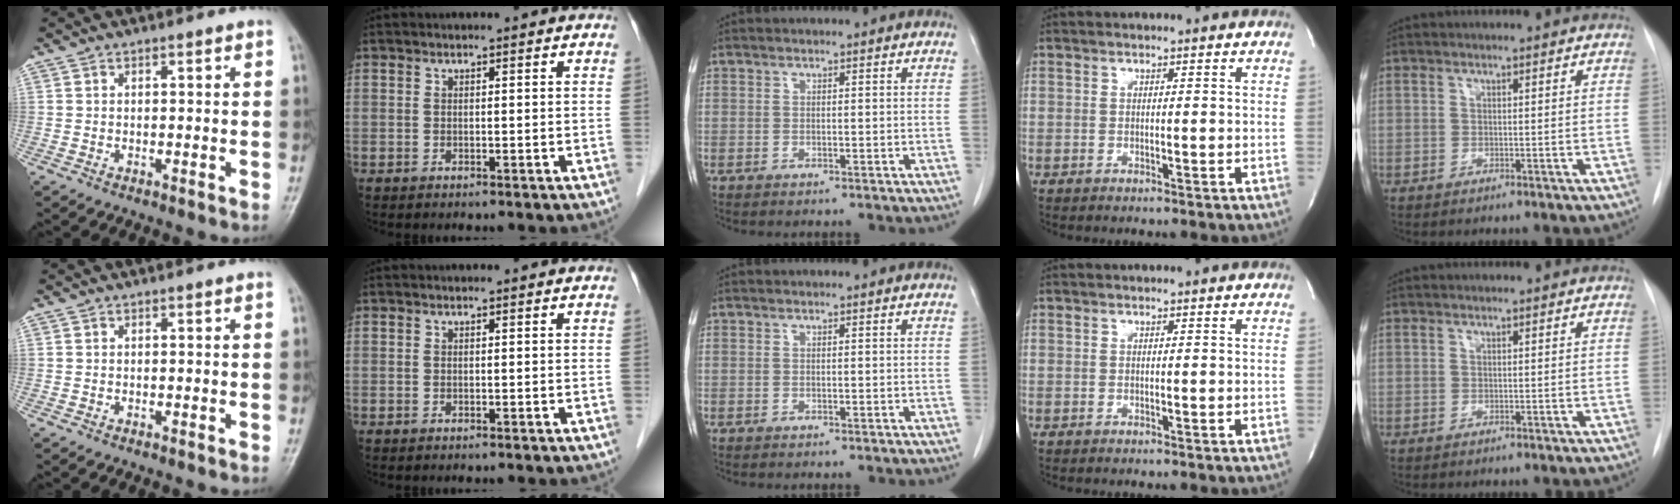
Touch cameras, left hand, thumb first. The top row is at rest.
{}